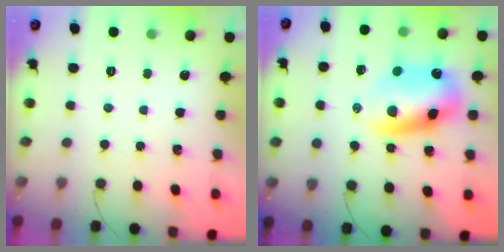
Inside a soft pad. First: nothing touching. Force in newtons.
{"total": 12.5, "press": 12.1, "slide": 3.1}